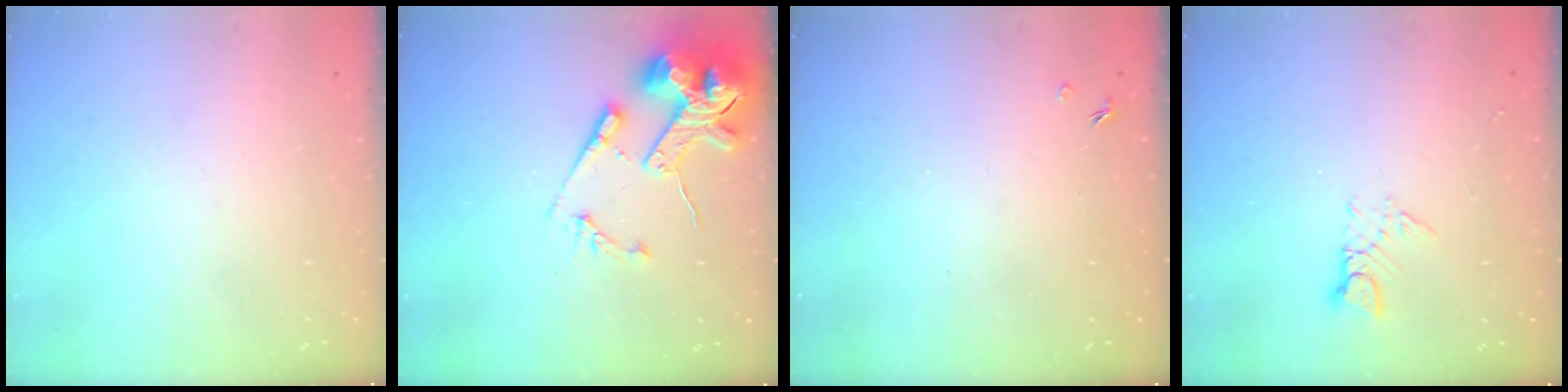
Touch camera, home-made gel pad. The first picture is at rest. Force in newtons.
{"total": 16.8, "press": 16.7, "slide": 2.2}
{"total": 1.3, "press": 1.3, "slide": 0.3}
{"total": 3.0, "press": 3.0, "slide": 0.2}